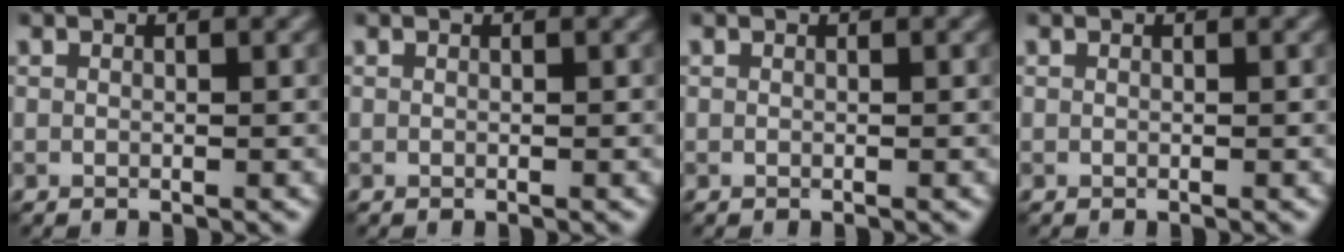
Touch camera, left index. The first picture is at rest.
{"total": 0.0}
{"total": 0.0}
{"total": 0.0}